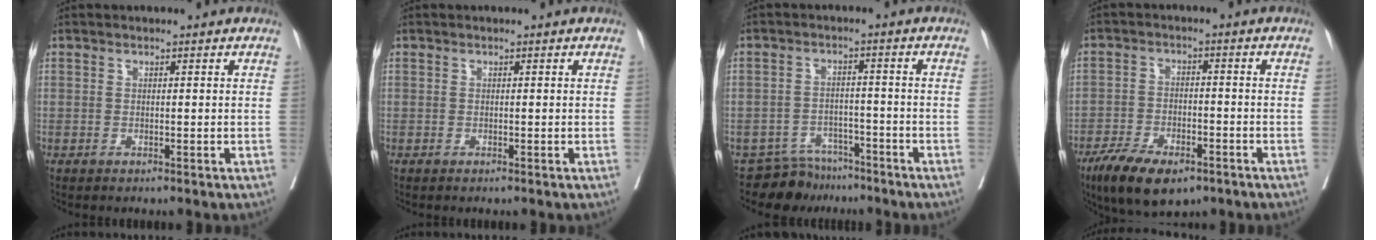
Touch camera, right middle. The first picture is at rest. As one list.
[{"total": 0.0}, {"total": 5.7, "force": [-5.0, 2.5, -0.7], "torque": [0.014, 0.012, -0.081]}, {"total": 10.1, "force": [-6.8, 4.1, 6.3], "torque": [-0.110, -0.011, -0.115]}]